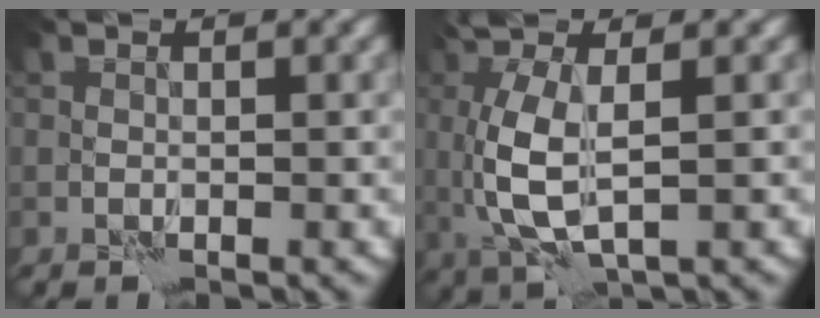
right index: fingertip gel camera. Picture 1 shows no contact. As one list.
[{"total": 5.9, "force": [0.7, 2.1, 5.5], "torque": [-0.127, -0.001, 0.016]}]